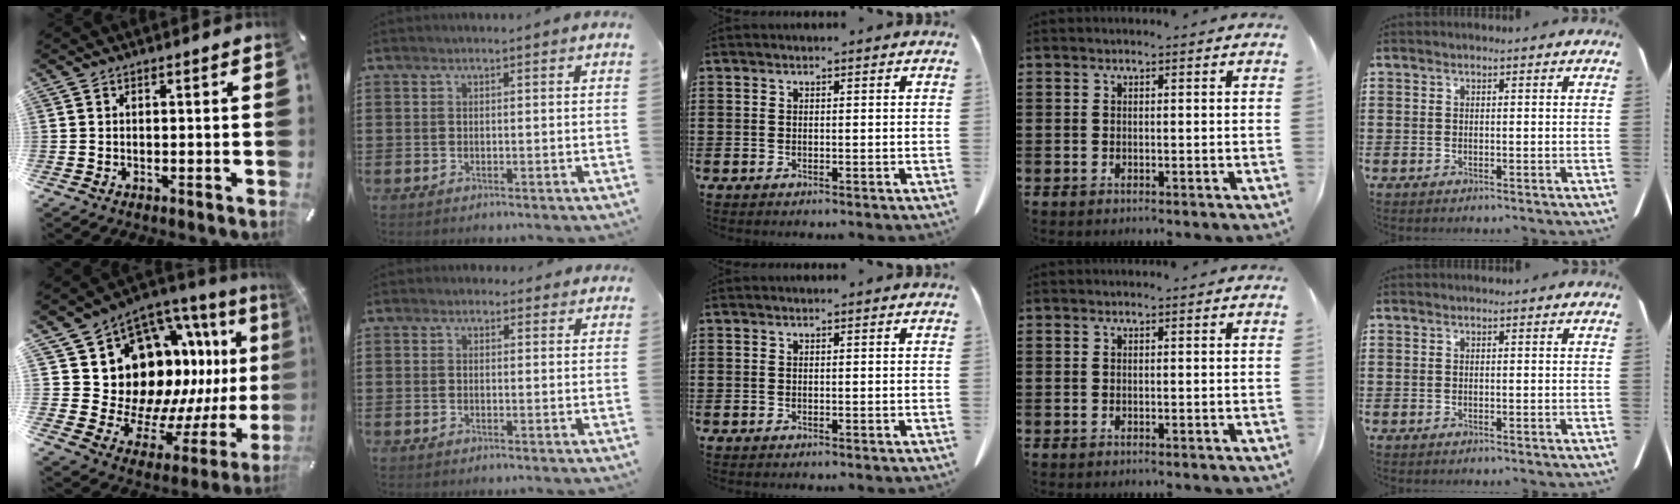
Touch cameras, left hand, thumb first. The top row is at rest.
{"thumb": {"total": 15.2, "force": [5.9, 12.0, 7.1], "torque": [-0.131, -0.101, 0.134]}, "index": {"total": 1.4, "force": [1.1, 0.9, 0.2], "torque": [-0.001, 0.005, 0.018]}}